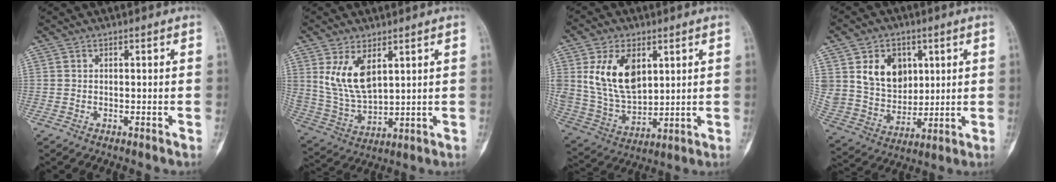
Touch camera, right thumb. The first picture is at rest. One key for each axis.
{"total": 11.0, "fx": 4.5, "fy": 5.7, "fz": 8.3, "tx": -0.153, "ty": -0.022, "tz": 0.107}
{"total": 15.0, "fx": 4.8, "fy": 9.1, "fz": 10.9, "tx": -0.191, "ty": -0.018, "tz": 0.109}
{"total": 14.4, "fx": 4.7, "fy": 11.0, "fz": 7.9, "tx": -0.103, "ty": -0.018, "tz": 0.103}